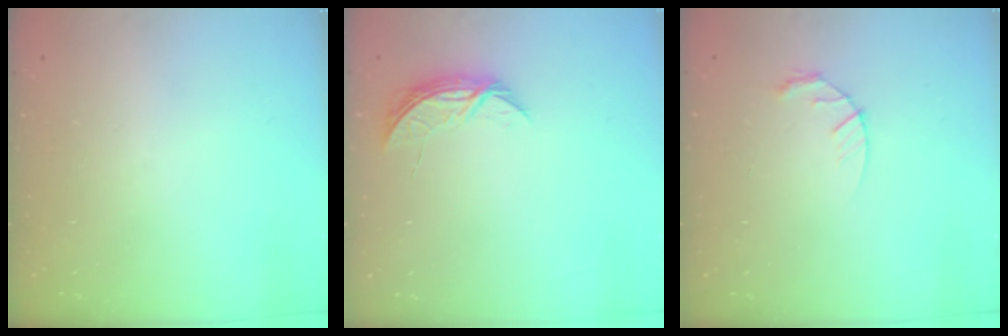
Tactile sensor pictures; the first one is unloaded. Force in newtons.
{"total": 5.4, "press": 5.4, "slide": 0.5}
{"total": 4.3, "press": 4.3, "slide": 0.7}